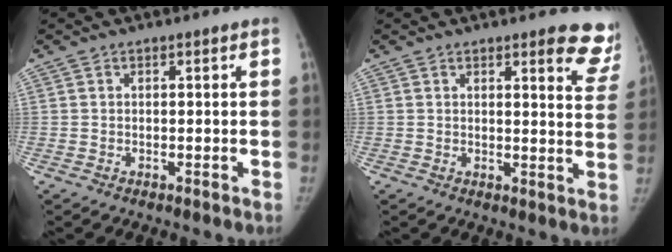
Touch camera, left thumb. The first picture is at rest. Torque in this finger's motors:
{"motor_torque": [0.26, -0.47, 0.72, -0.66, 0.11]}